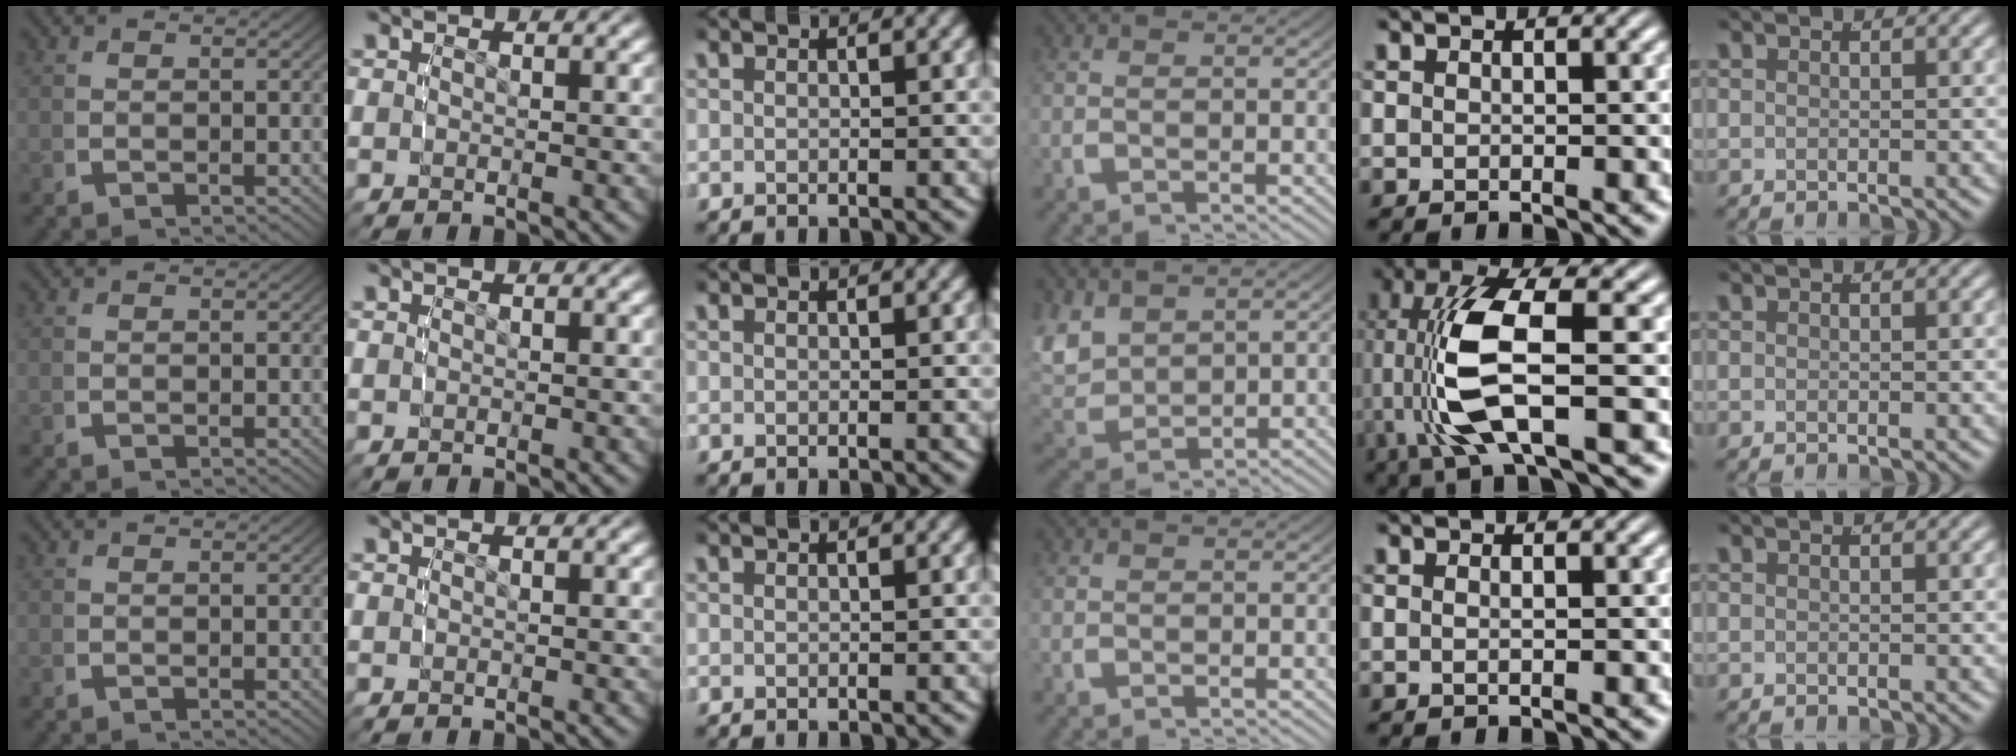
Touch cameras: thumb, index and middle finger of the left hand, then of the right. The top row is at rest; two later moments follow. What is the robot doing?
{"motion": "lift_and_place", "object": "pen"}